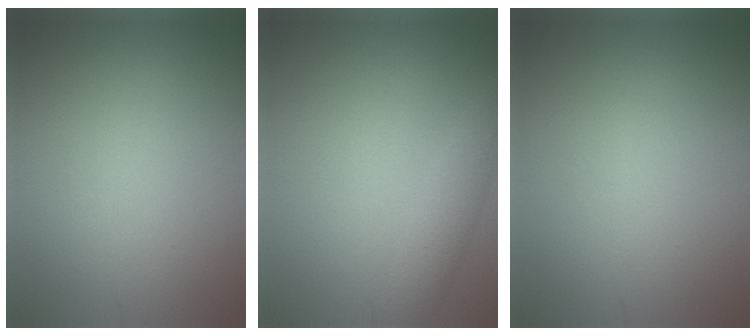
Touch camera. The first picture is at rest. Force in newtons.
{"total": 2.2, "press": 2.2, "slide": 0.2}
{"total": 0.0}